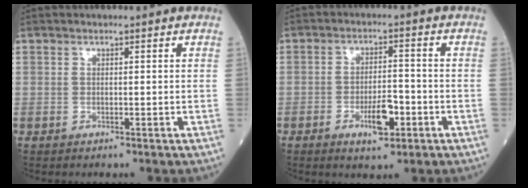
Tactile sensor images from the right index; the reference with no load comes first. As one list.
[{"total": 5.4, "force": [-2.4, 1.8, 4.5], "torque": [-0.079, 0.000, -0.036]}]